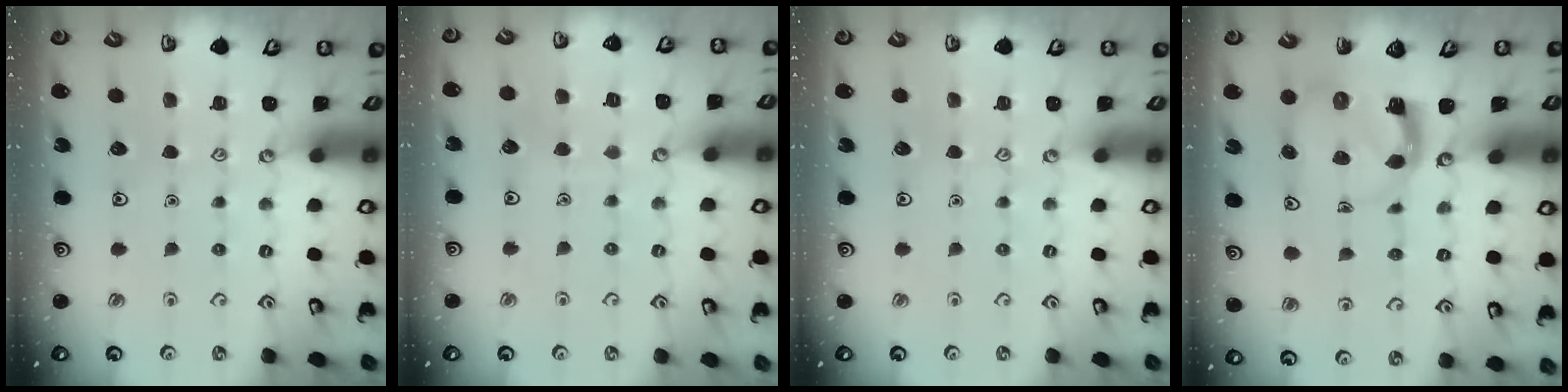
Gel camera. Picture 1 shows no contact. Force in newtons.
{"total": 2.5, "press": 2.5, "slide": 0.3}
{"total": 0.0}
{"total": 4.0, "press": 3.9, "slide": 0.6}